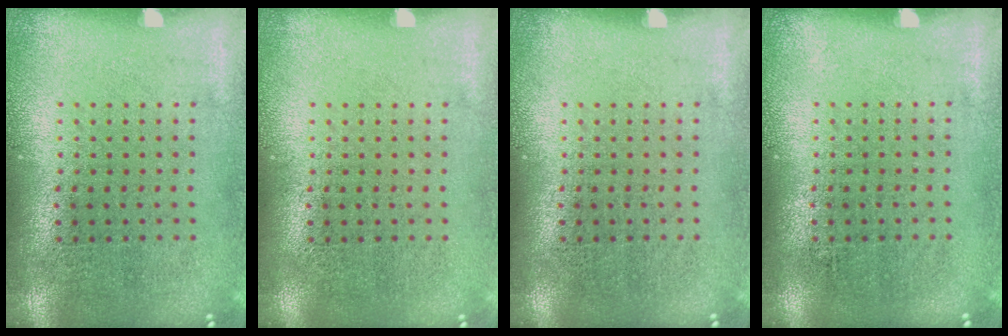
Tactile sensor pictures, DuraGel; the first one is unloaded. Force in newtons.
{"total": 0.0}
{"total": 0.0}
{"total": 0.0}